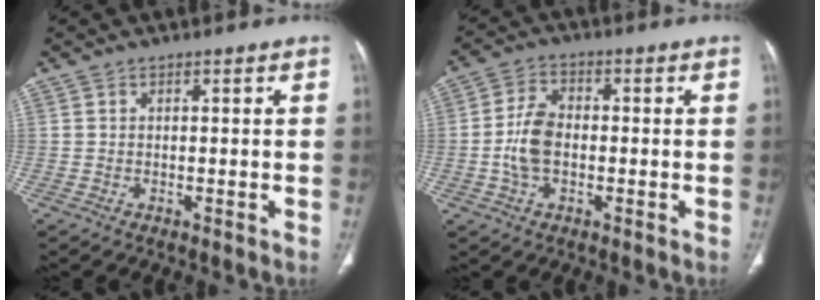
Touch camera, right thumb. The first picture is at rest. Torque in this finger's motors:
{"motor_torque": [1.23, 1.38, 0.72, -0.51, 0.09]}